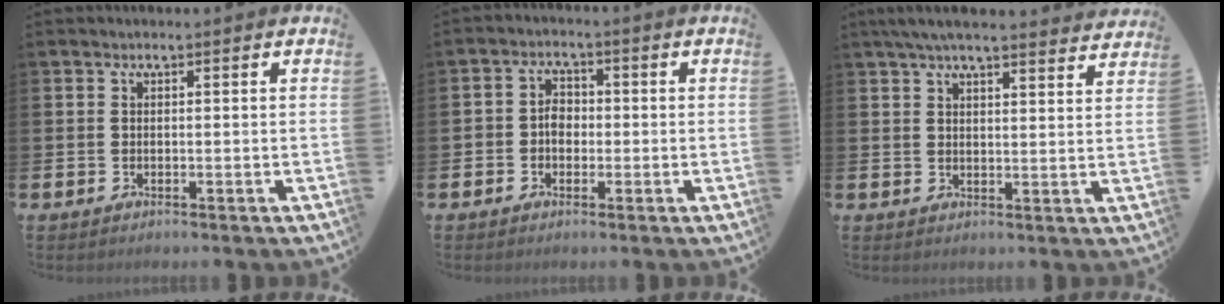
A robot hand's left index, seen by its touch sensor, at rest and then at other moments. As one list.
[{"total": 2.8, "force": [-0.7, 2.3, 1.6], "torque": [-0.018, 0.003, -0.020]}, {"total": 5.2, "force": [4.9, 0.4, 1.8], "torque": [-0.043, -0.017, 0.089]}]